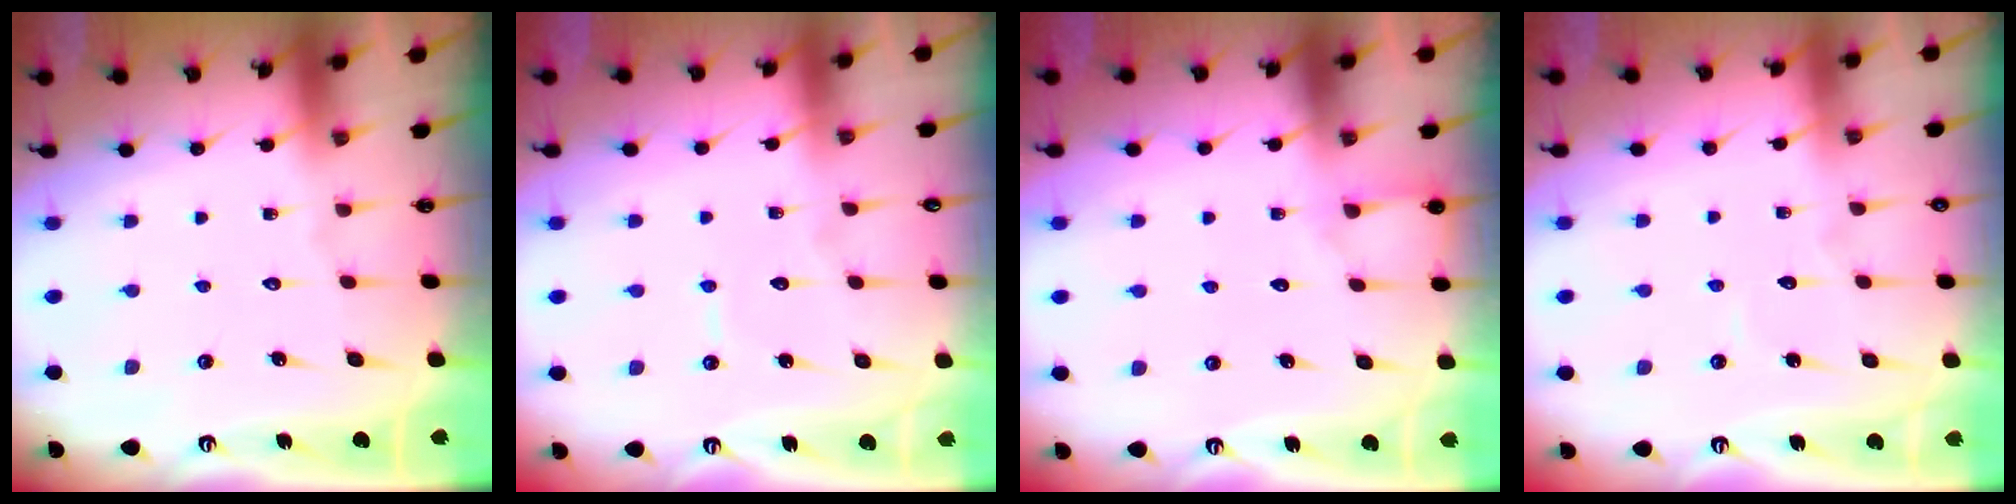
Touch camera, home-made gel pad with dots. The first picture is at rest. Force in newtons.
{"total": 3.9, "press": 3.9, "slide": 0.2}
{"total": 3.6, "press": 3.6, "slide": 0.4}
{"total": 3.1, "press": 3.1, "slide": 0.3}